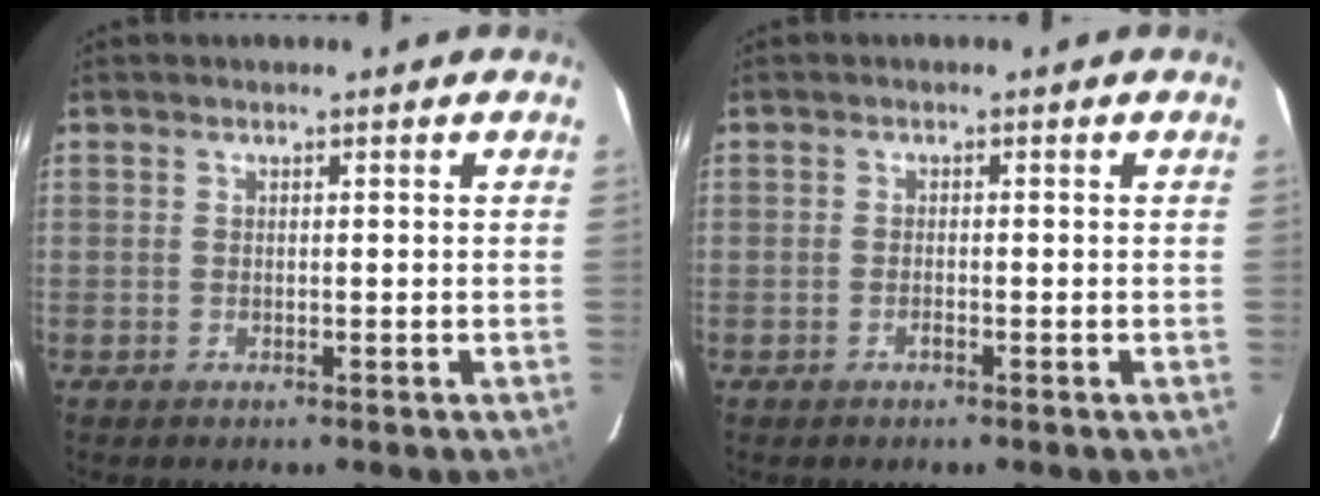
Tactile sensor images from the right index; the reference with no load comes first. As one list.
[{"total": 1.0, "force": [-0.7, 0.4, 0.7], "torque": [-0.014, 0.002, -0.012]}]